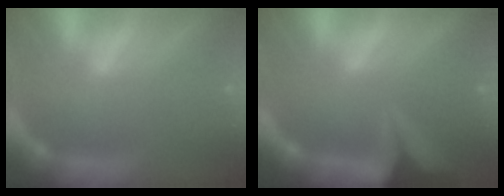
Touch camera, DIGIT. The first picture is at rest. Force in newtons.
{"total": 8.9}